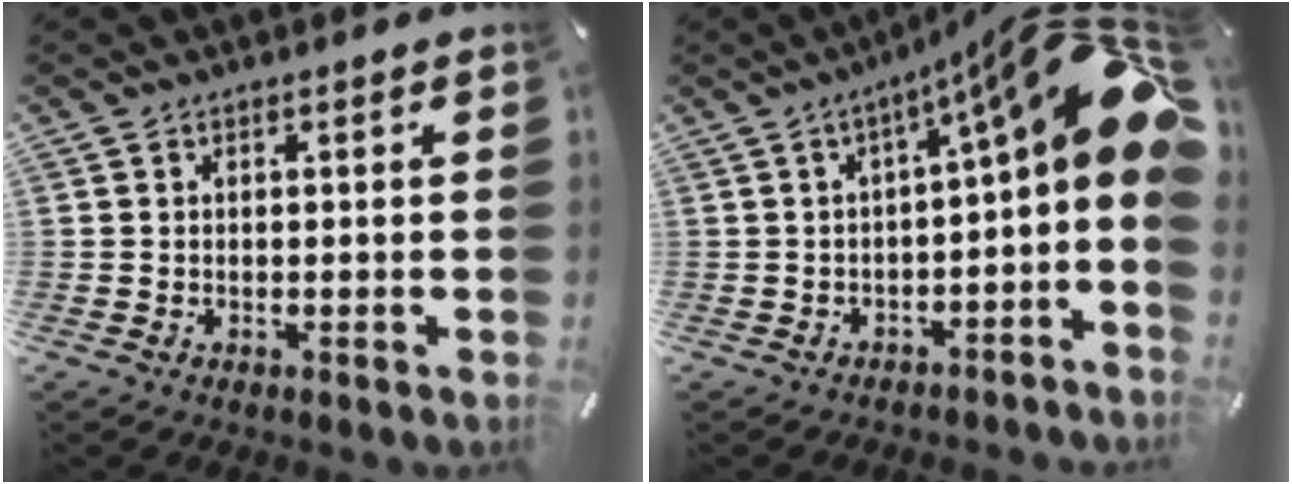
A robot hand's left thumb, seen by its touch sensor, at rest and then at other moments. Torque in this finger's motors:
{"motor_torque": [1.25, 3.75, 0.74, 0.59, 0.10]}